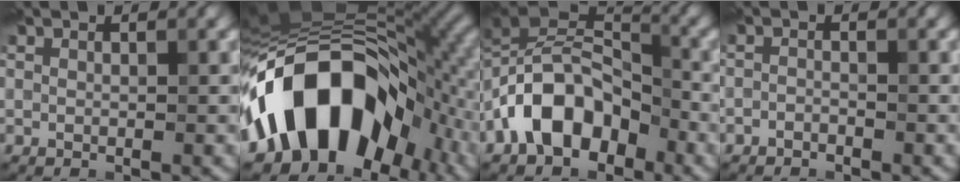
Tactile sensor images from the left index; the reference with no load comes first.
{"total": 16.4, "force": [-5.4, 10.0, 11.8], "torque": [-0.174, 0.019, -0.109]}
{"total": 9.7, "force": [-4.8, 5.6, 6.3], "torque": [-0.106, 0.021, -0.111]}
{"total": 1.0, "force": [-1.0, 0.2, 0.0], "torque": [0.018, 0.003, -0.026]}